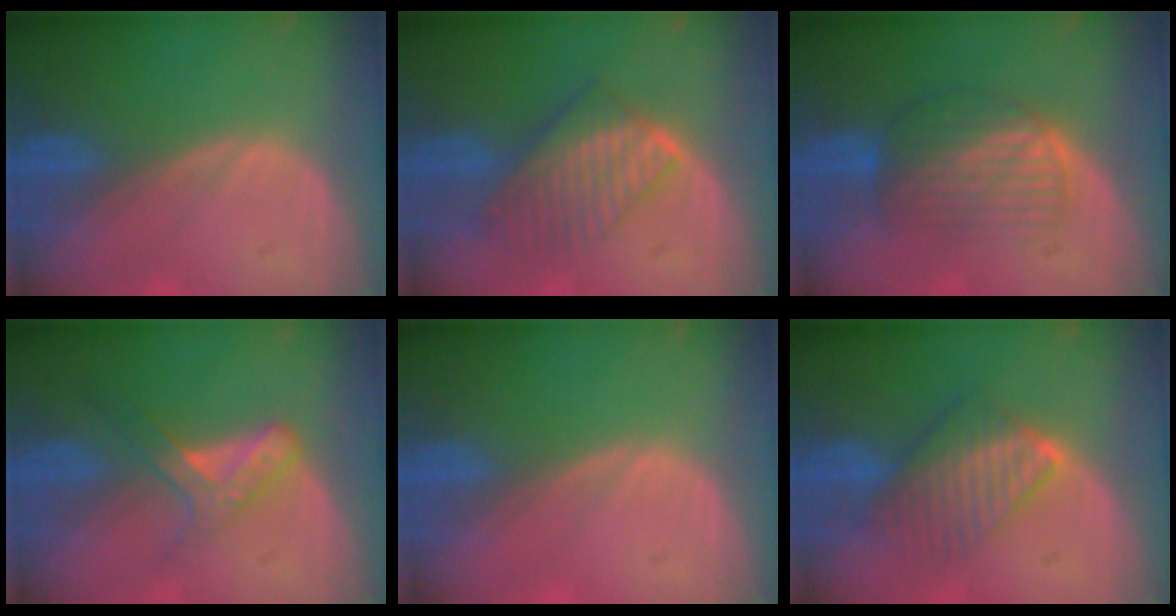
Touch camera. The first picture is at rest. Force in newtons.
{"total": 7.6, "press": 6.9, "slide": 3.2}
{"total": 6.5, "press": 6.3, "slide": 1.5}
{"total": 5.6, "press": 4.9, "slide": 2.7}
{"total": 0.6, "press": 0.2, "slide": 0.5}
{"total": 6.4, "press": 6.4, "slide": 0.6}